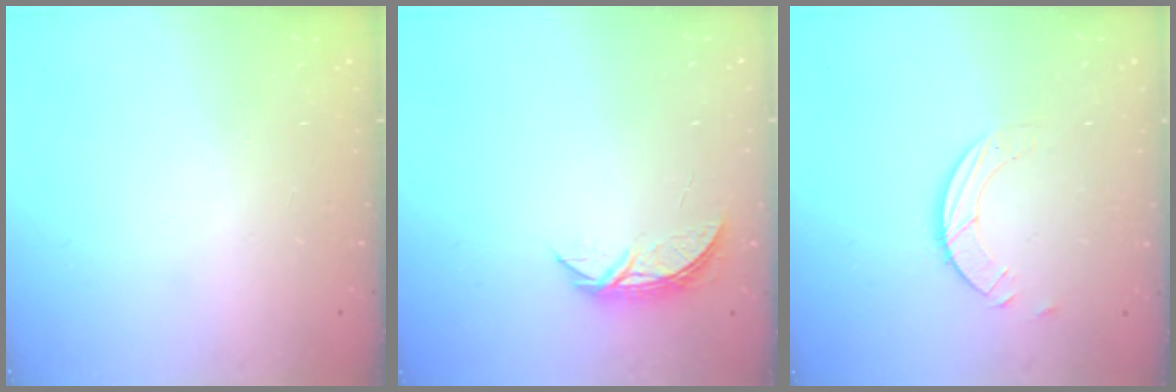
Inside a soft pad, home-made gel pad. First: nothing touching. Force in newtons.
{"total": 5.2, "press": 5.2, "slide": 0.6}
{"total": 3.9, "press": 3.9, "slide": 0.4}